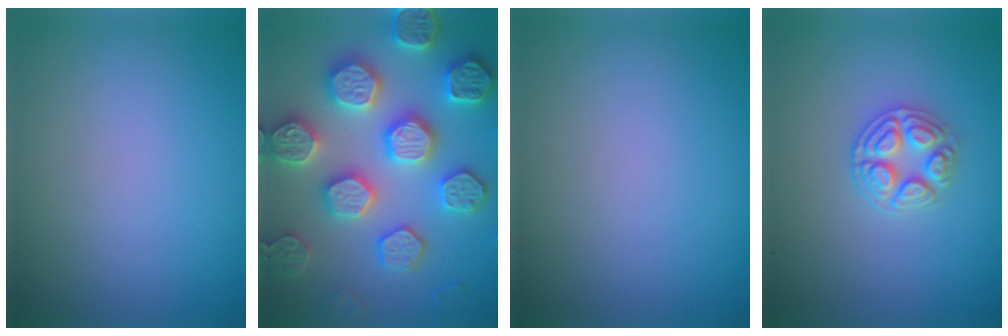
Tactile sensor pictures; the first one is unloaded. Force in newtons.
{"total": 7.9, "press": 7.7, "slide": 1.7}
{"total": 0.0}
{"total": 2.8, "press": 2.7, "slide": 0.9}